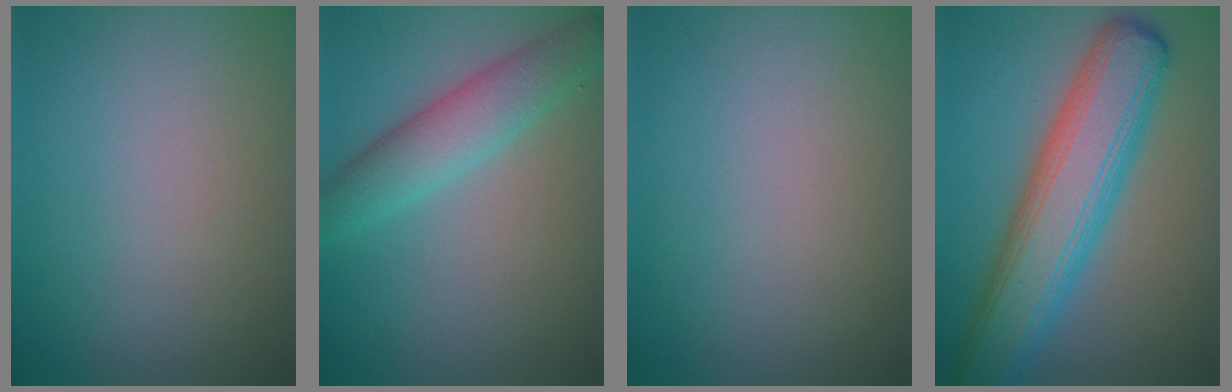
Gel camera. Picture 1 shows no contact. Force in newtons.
{"total": 4.6, "press": 4.6, "slide": 0.0}
{"total": 0.0}
{"total": 9.6, "press": 9.6, "slide": 0.3}